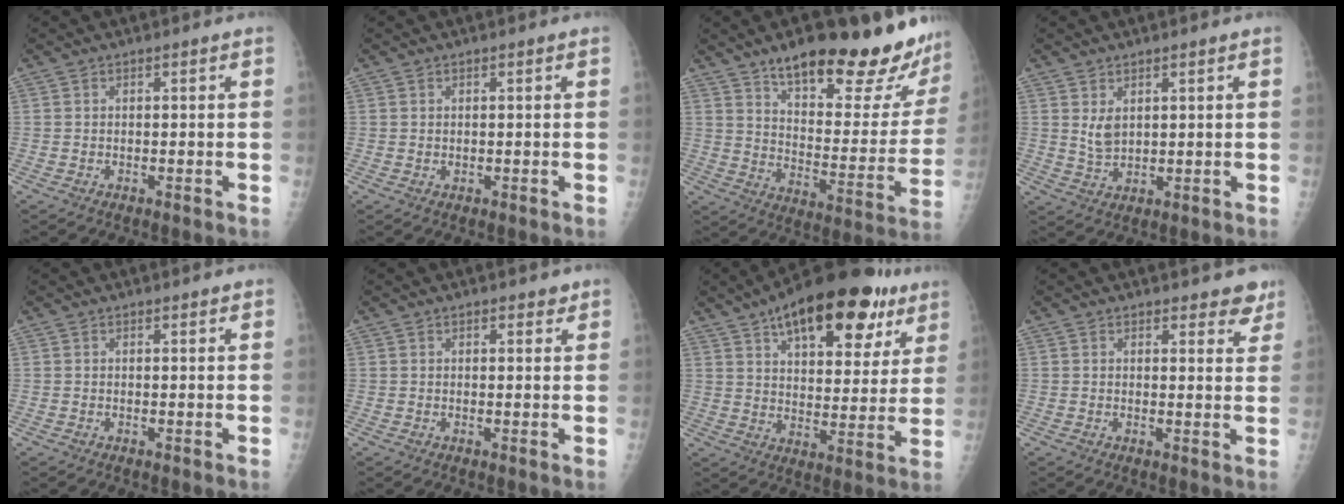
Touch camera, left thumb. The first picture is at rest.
{"total": 0.8, "force": [0.3, 0.4, 0.5], "torque": [-0.006, -0.002, 0.006]}
{"total": 26.3, "force": [19.4, 7.2, 16.3], "torque": [-0.188, -0.098, 0.276]}
{"total": 3.9, "force": [1.6, 2.2, 2.7], "torque": [-0.042, -0.015, 0.038]}
{"total": 0.5, "force": [0.4, 0.2, 0.3], "torque": [-0.006, -0.002, 0.006]}
{"total": 2.2, "force": [1.5, 1.1, 1.2], "torque": [-0.003, -0.006, 0.016]}
{"total": 24.6, "force": [14.0, 11.0, 17.0], "torque": [-0.218, -0.017, 0.207]}
{"total": 4.5, "force": [3.7, 1.9, 1.7], "torque": [0.012, -0.021, 0.037]}